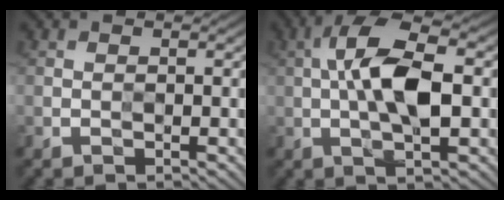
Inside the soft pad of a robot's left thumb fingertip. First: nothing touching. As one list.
[{"total": 10.1, "force": [0.5, 4.0, 9.2], "torque": [-0.174, 0.019, 0.000]}]